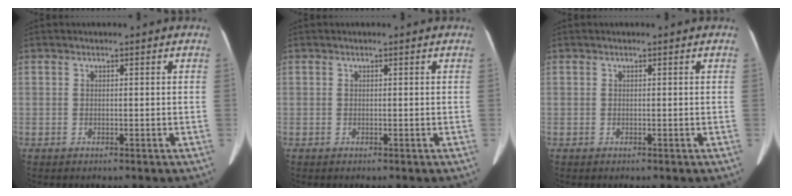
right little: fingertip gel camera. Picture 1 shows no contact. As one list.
[{"total": 0.0}, {"total": 0.0}]